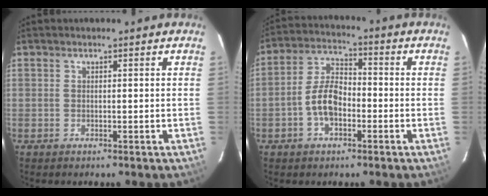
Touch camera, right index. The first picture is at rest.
{"total": 8.0, "force": [-2.7, 4.5, 6.0], "torque": [-0.124, 0.018, -0.047]}